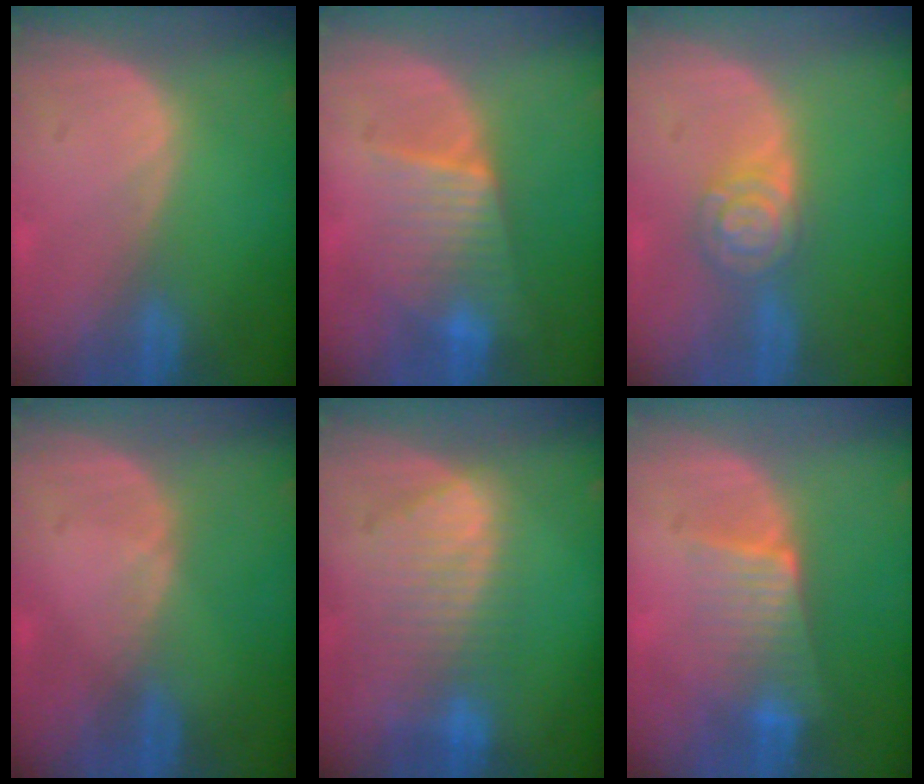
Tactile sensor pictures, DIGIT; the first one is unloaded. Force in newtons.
{"total": 6.3, "press": 6.2, "slide": 0.8}
{"total": 5.4, "press": 5.3, "slide": 0.4}
{"total": 0.7, "press": 0.5, "slide": 0.5}
{"total": 8.1, "press": 7.6, "slide": 3.0}
{"total": 6.5, "press": 5.8, "slide": 3.0}